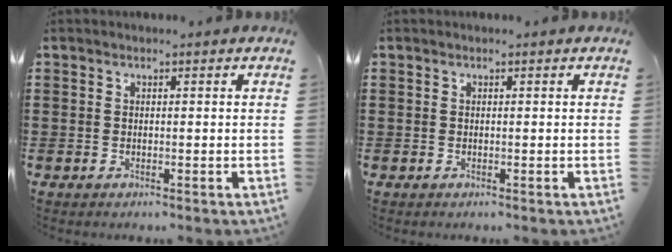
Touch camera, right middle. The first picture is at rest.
{"total": 0.0}